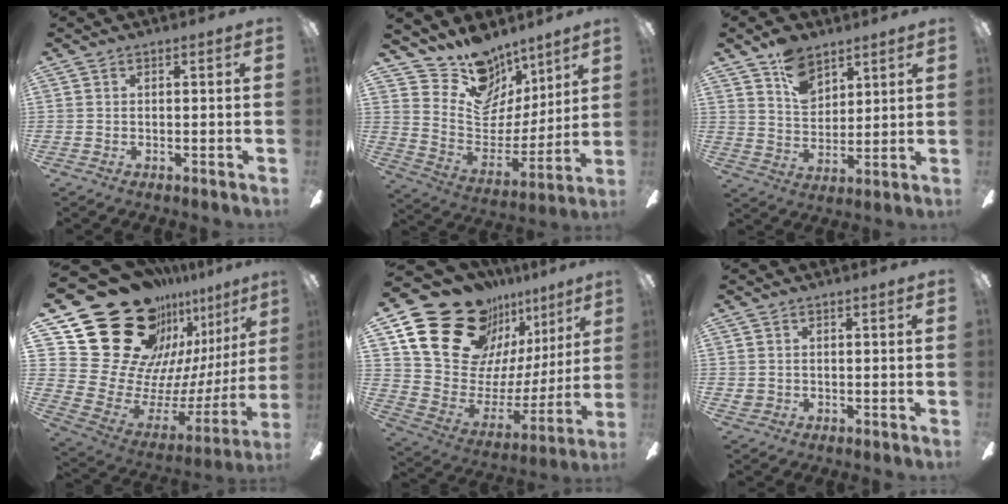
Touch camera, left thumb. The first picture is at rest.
{"total": 15.0, "force": [11.9, 8.6, 3.1], "torque": [-0.070, -0.106, 0.220]}
{"total": 9.9, "force": [6.6, 6.1, 4.0], "torque": [-0.062, -0.029, 0.122]}
{"total": 32.2, "force": [20.4, 19.7, 15.4], "torque": [-0.235, -0.163, 0.426]}
{"total": 24.5, "force": [17.4, 14.4, 9.5], "torque": [-0.149, -0.120, 0.337]}
{"total": 1.6, "force": [0.6, 1.4, 0.2], "torque": [-0.005, 0.005, 0.010]}